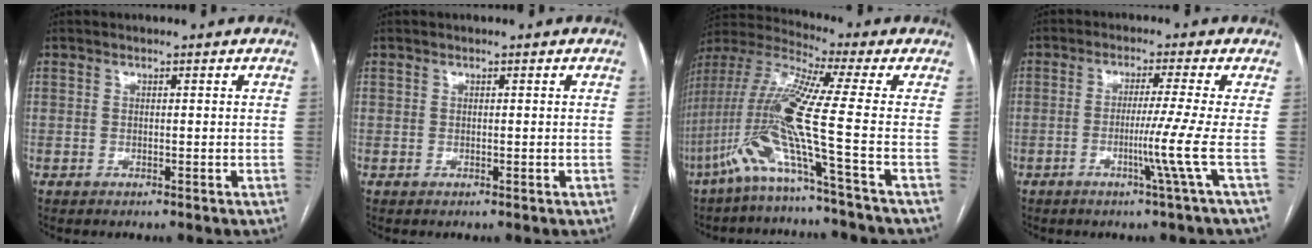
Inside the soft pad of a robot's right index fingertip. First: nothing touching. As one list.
[{"total": 0.0}, {"total": 14.8, "force": [-5.9, -2.5, 13.4], "torque": [-0.289, -0.005, -0.124]}, {"total": 5.8, "force": [-1.7, -2.7, 4.9], "torque": [-0.086, -0.014, -0.033]}]